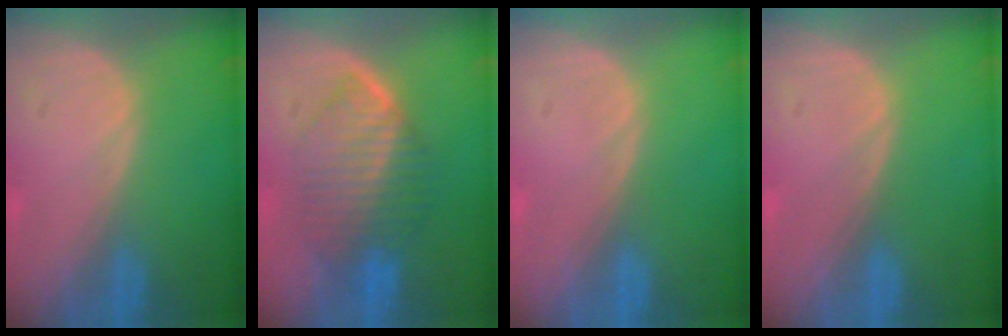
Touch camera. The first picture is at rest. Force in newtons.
{"total": 7.2, "press": 7.2, "slide": 0.4}
{"total": 0.0}
{"total": 0.0}